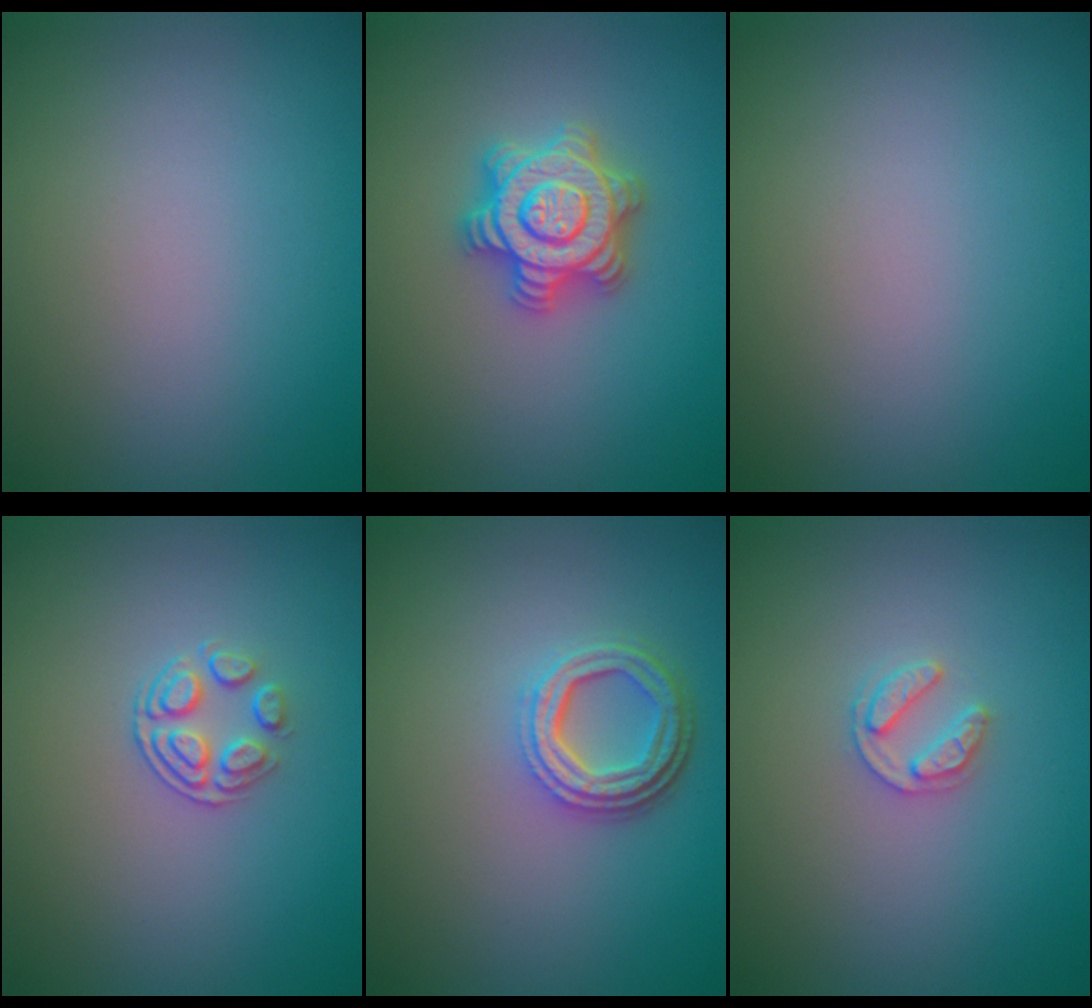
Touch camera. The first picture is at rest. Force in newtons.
{"total": 4.9, "press": 4.8, "slide": 0.8}
{"total": 0.0}
{"total": 2.1, "press": 1.4, "slide": 1.5}
{"total": 4.0, "press": 3.1, "slide": 2.5}
{"total": 1.8, "press": 1.8, "slide": 0.3}